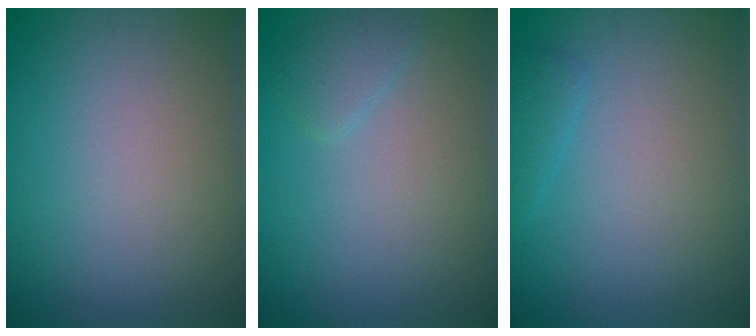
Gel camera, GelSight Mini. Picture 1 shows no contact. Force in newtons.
{"total": 1.3, "press": 1.2, "slide": 0.2}
{"total": 1.1, "press": 1.1, "slide": 0.1}